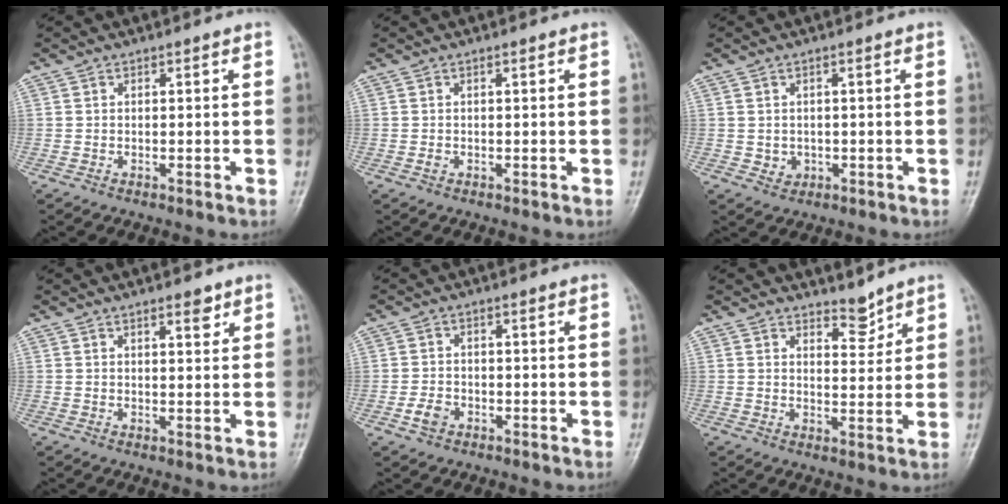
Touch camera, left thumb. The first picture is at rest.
{"total": 0.8, "force": [0.0, 0.5, 0.6], "torque": [-0.008, 0.000, 0.002]}
{"total": 2.2, "force": [-0.2, 1.9, 0.9], "torque": [-0.005, 0.001, 0.004]}
{"total": 5.0, "force": [2.8, 2.0, 3.6], "torque": [-0.034, -0.014, 0.038]}
{"total": 2.8, "force": [-1.3, 2.0, 1.4], "torque": [-0.025, 0.008, -0.024]}
{"total": 3.7, "force": [3.3, 1.3, 1.0], "torque": [0.000, -0.030, 0.054]}